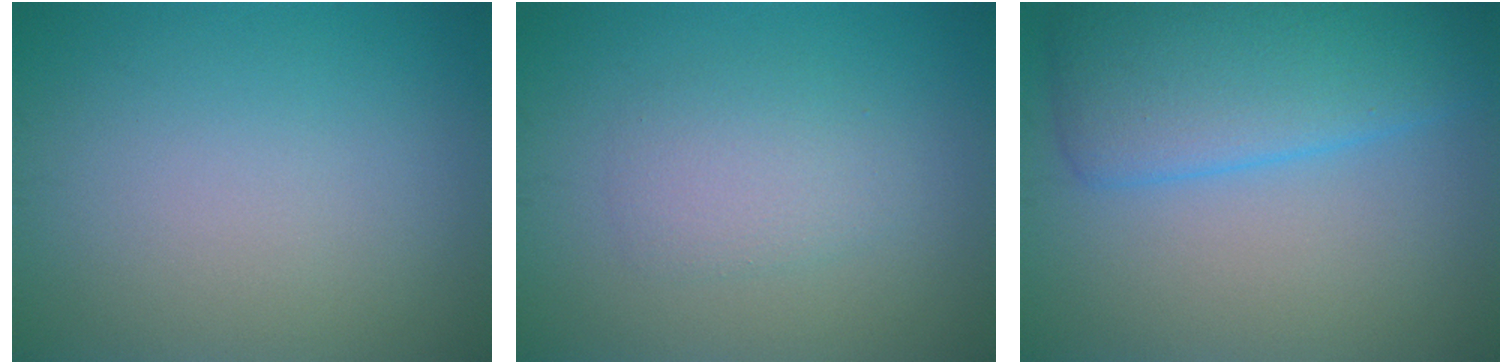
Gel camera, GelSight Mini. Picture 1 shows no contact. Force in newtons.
{"total": 2.4, "press": 2.4, "slide": 0.2}
{"total": 6.8, "press": 6.8, "slide": 0.3}